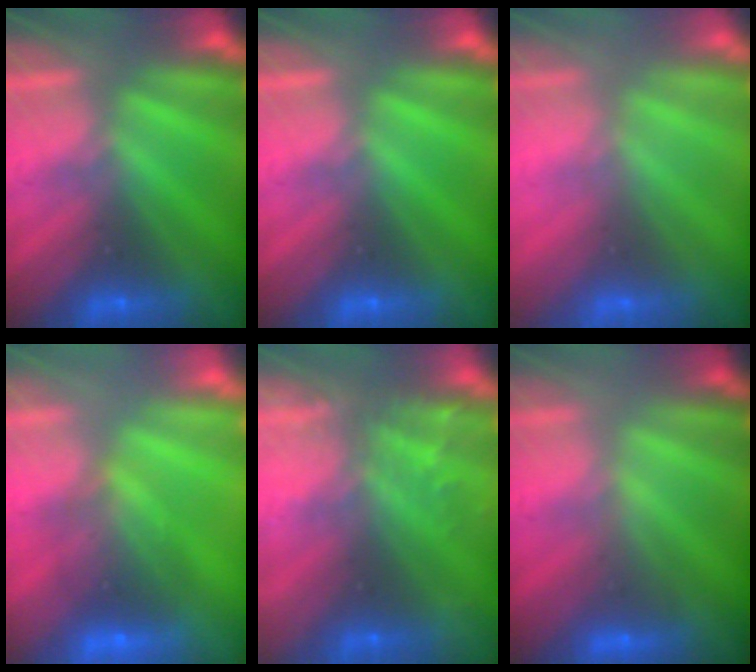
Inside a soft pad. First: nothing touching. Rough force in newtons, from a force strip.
{"total": 0.0}
{"total": 2.5}
{"total": 5.7}
{"total": 6.6}
{"total": 2.2}